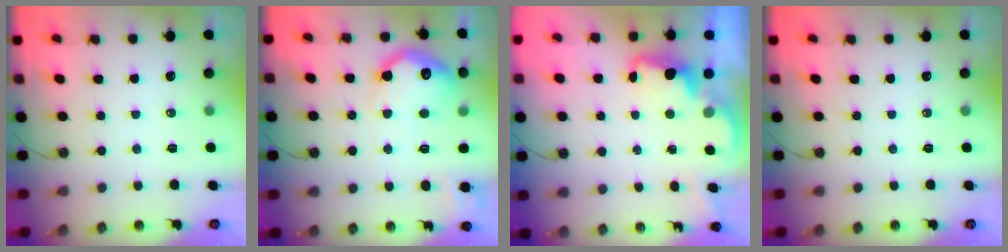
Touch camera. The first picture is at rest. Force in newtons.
{"total": 19.7, "press": 19.7, "slide": 1.4}
{"total": 2.4, "press": 2.4, "slide": 0.5}
{"total": 0.0}